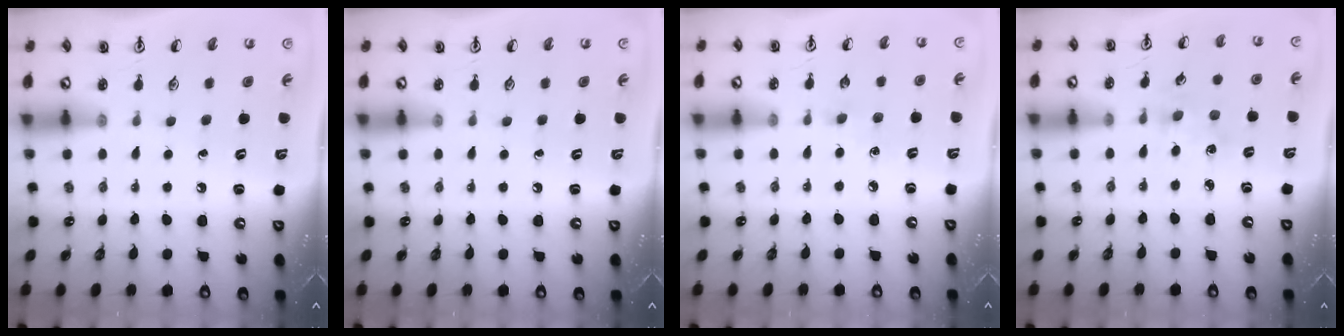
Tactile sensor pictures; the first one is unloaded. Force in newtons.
{"total": 0.0}
{"total": 2.9, "press": 2.9, "slide": 0.4}
{"total": 1.9, "press": 1.9, "slide": 0.3}